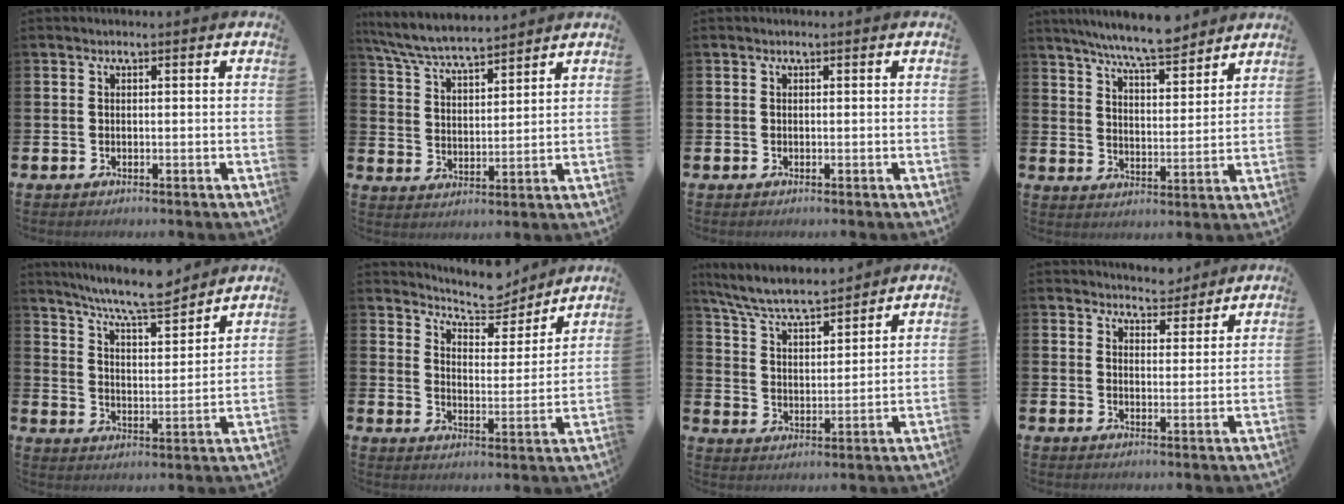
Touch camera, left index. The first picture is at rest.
{"total": 6.7, "force": [6.4, 0.6, 1.9], "torque": [-0.065, -0.032, 0.115]}
{"total": 0.0}
{"total": 8.0, "force": [7.5, 0.4, 2.7], "torque": [-0.073, -0.036, 0.135]}
{"total": 8.5, "force": [8.0, 0.3, 2.9], "torque": [-0.079, -0.050, 0.142]}
{"total": 7.2, "force": [6.8, 1.9, 1.3], "torque": [-0.044, -0.047, 0.119]}
{"total": 7.3, "force": [6.8, 0.8, 2.4], "torque": [-0.077, -0.038, 0.120]}
{"total": 4.7, "force": [4.5, 1.0, -0.3], "torque": [0.000, -0.028, 0.083]}